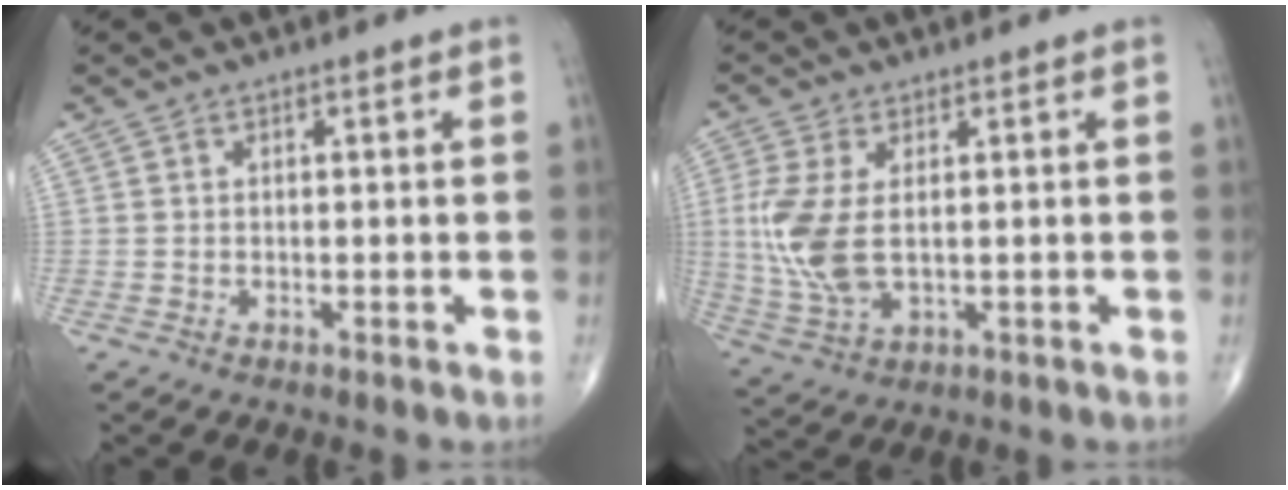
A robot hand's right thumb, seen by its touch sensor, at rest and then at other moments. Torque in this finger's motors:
{"motor_torque": [0.06, 0.14, 1.06, 0.29, 0.06]}